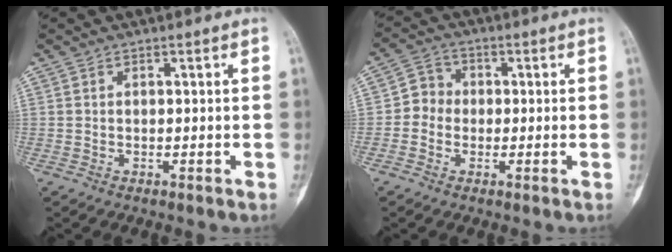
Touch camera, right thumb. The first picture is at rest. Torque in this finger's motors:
{"motor_torque": [-0.07, 0.19, 0.24, -0.21, -0.01]}